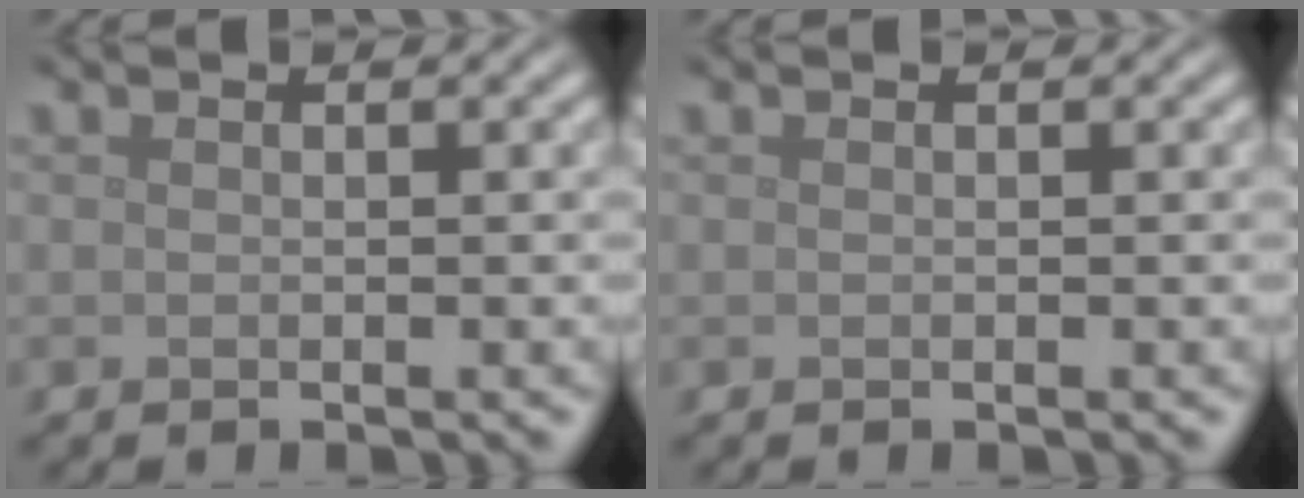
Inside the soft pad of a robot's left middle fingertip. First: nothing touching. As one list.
[{"total": 0.0}]